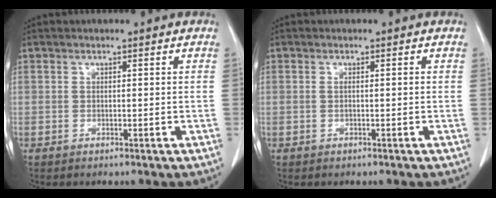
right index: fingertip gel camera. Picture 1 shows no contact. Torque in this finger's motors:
{"motor_torque": [-0.31, 0.10, -0.02, -0.01]}